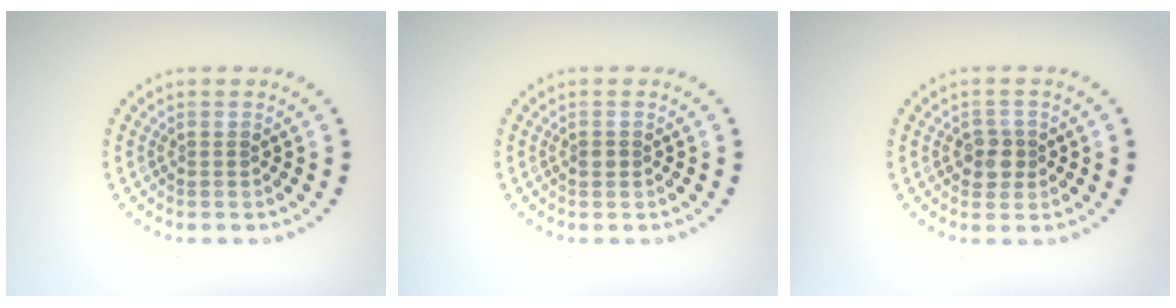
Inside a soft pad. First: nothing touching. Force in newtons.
{"total": 0.8, "press": 0.8, "slide": 0.1}
{"total": 2.0, "press": 1.9, "slide": 0.7}